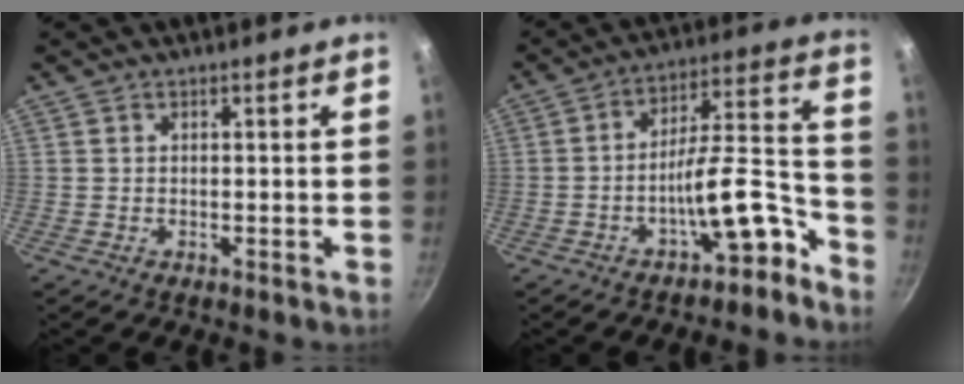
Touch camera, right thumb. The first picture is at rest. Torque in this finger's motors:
{"motor_torque": [3.47, 1.53, 1.59, -1.18, 0.64]}